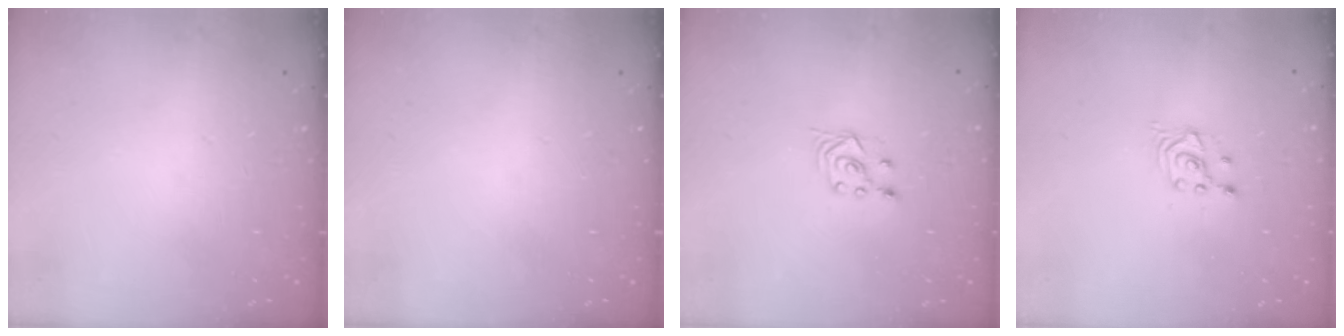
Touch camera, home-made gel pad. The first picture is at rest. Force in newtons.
{"total": 0.0}
{"total": 2.9, "press": 2.5, "slide": 1.4}
{"total": 2.6, "press": 2.5, "slide": 0.3}